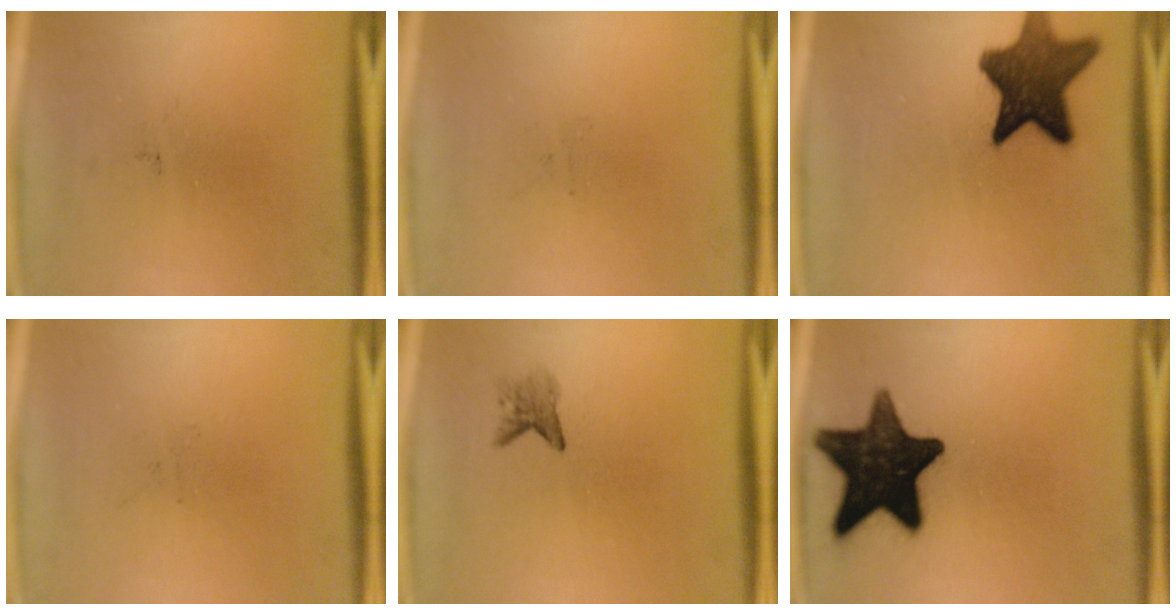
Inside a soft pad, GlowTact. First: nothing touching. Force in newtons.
{"total": 0.0}
{"total": 12.4}
{"total": 0.0}
{"total": 1.8}
{"total": 15.9}